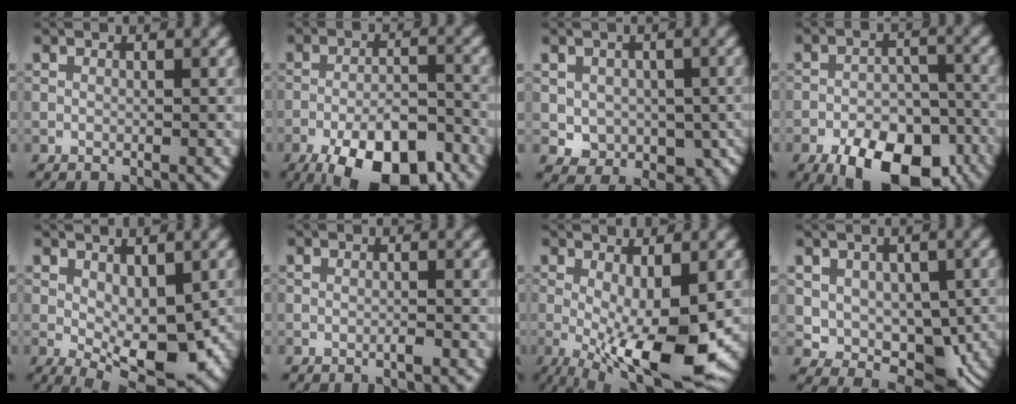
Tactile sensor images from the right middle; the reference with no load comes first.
{"total": 10.6, "force": [-6.9, 3.8, 7.1], "torque": [-0.111, -0.003, -0.116]}
{"total": 7.7, "force": [-1.1, 6.4, 4.0], "torque": [-0.046, -0.026, -0.005]}
{"total": 11.4, "force": [-7.2, 5.2, 7.0], "torque": [-0.104, -0.012, -0.105]}
{"total": 6.7, "force": [-1.0, 3.1, 5.9], "torque": [-0.098, -0.007, -0.008]}
{"total": 0.7, "force": [-0.3, 0.0, 0.6], "torque": [-0.011, -0.001, -0.008]}
{"total": 9.9, "force": [-2.6, 2.8, 9.2], "torque": [-0.166, -0.026, -0.036]}
{"total": 7.0, "force": [-0.2, 5.5, 4.3], "torque": [-0.045, -0.013, 0.009]}